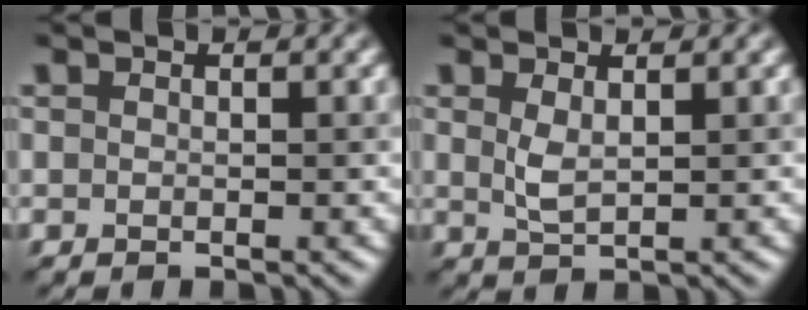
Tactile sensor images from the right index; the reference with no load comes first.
{"total": 1.5, "force": [0.6, 0.5, 1.3], "torque": [-0.032, 0.004, 0.018]}